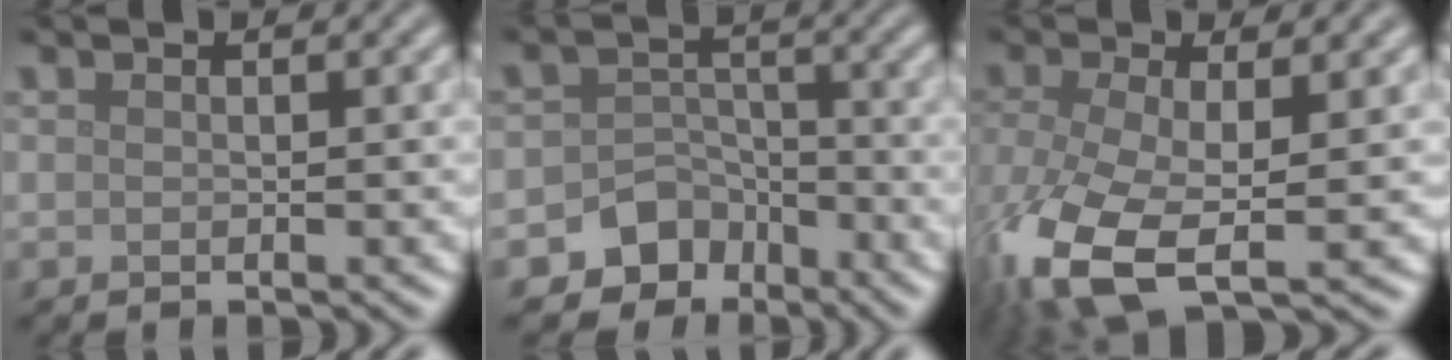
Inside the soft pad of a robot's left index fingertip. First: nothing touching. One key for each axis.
{"total": 5.2, "fx": -3.4, "fy": 3.8, "fz": 1.0, "tx": 0.010, "ty": 0.007, "tz": -0.056}
{"total": 8.9, "fx": -3.0, "fy": 4.1, "fz": 7.3, "tx": -0.175, "ty": -0.026, "tz": -0.056}